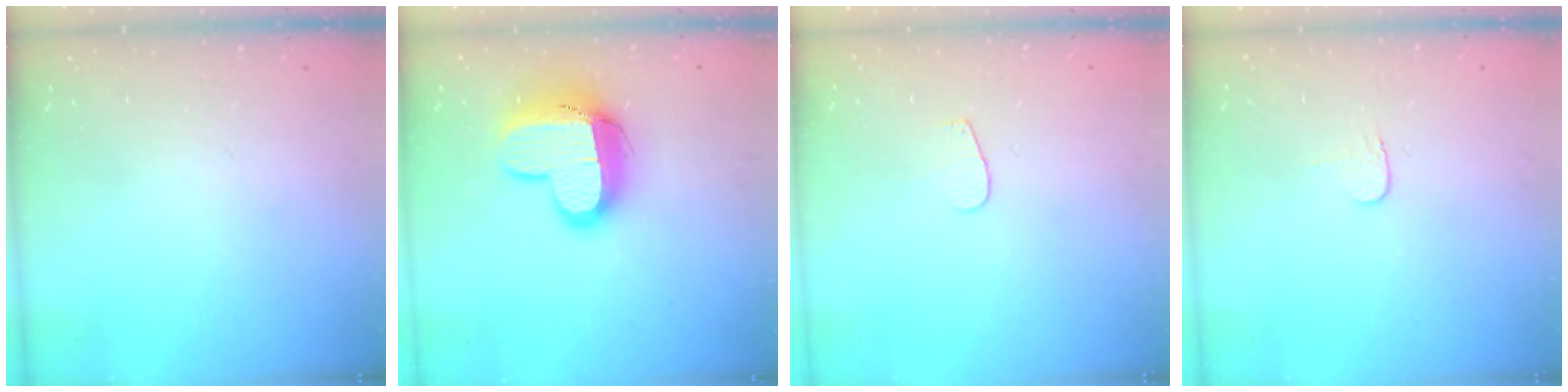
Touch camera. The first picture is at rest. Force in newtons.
{"total": 14.0, "press": 13.9, "slide": 1.4}
{"total": 2.6, "press": 2.5, "slide": 0.3}
{"total": 3.7, "press": 3.7, "slide": 0.4}